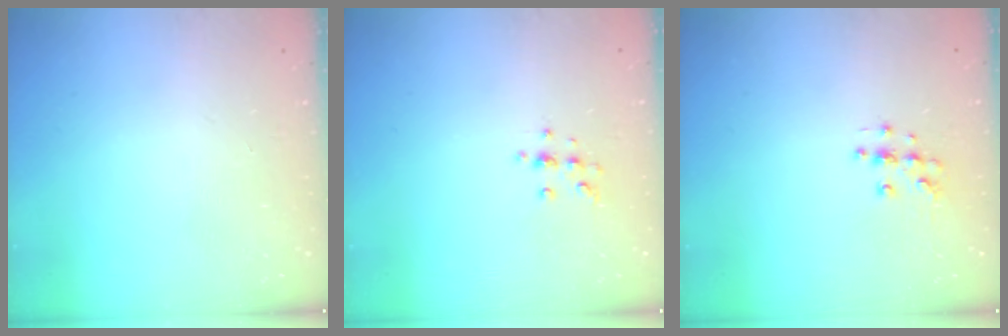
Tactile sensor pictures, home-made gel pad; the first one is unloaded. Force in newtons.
{"total": 5.6, "press": 5.6, "slide": 0.6}
{"total": 5.0, "press": 4.7, "slide": 1.6}